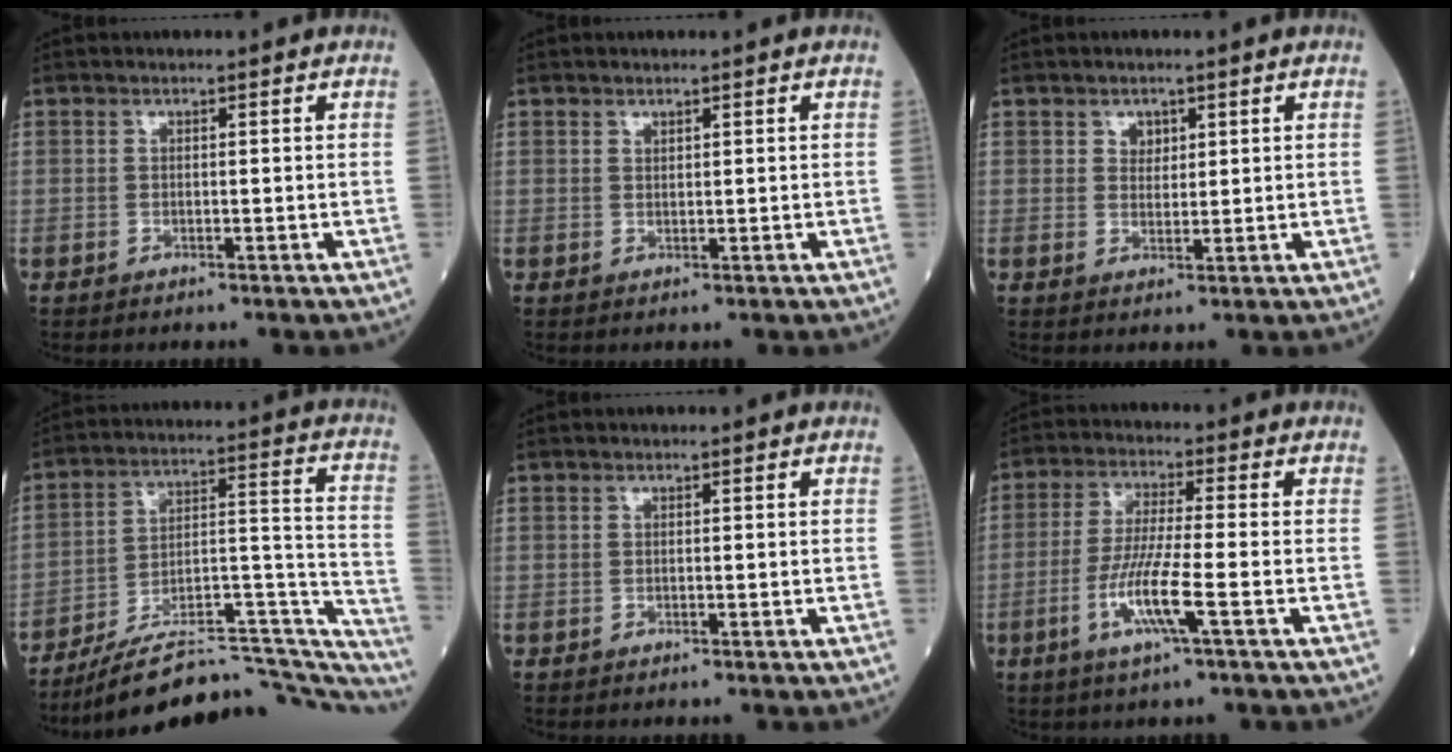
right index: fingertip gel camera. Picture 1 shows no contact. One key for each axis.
{"total": 0.6, "fx": 0.5, "fy": 0.2, "fz": 0.2, "tx": -0.003, "ty": -0.005, "tz": 0.008}
{"total": 2.1, "fx": 1.1, "fy": 1.5, "fz": 0.9, "tx": -0.011, "ty": -0.001, "tz": 0.019}
{"total": 27.2, "fx": -24.4, "fy": 5.1, "fz": 10.8, "tx": -0.087, "ty": 0.042, "tz": -0.345}
{"total": 0.0}
{"total": 8.1, "fx": -2.9, "fy": -0.2, "fz": 7.5, "tx": -0.153, "ty": -0.011, "tz": -0.058}